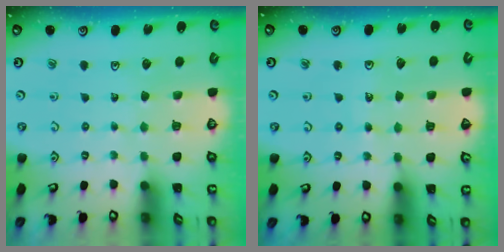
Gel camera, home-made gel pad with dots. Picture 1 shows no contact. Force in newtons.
{"total": 4.3, "press": 4.3, "slide": 0.5}